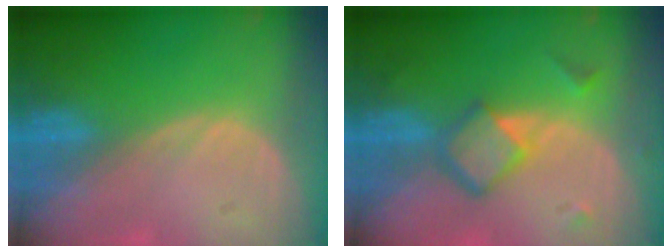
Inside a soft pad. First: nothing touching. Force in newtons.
{"total": 6.3, "press": 5.4, "slide": 3.4}